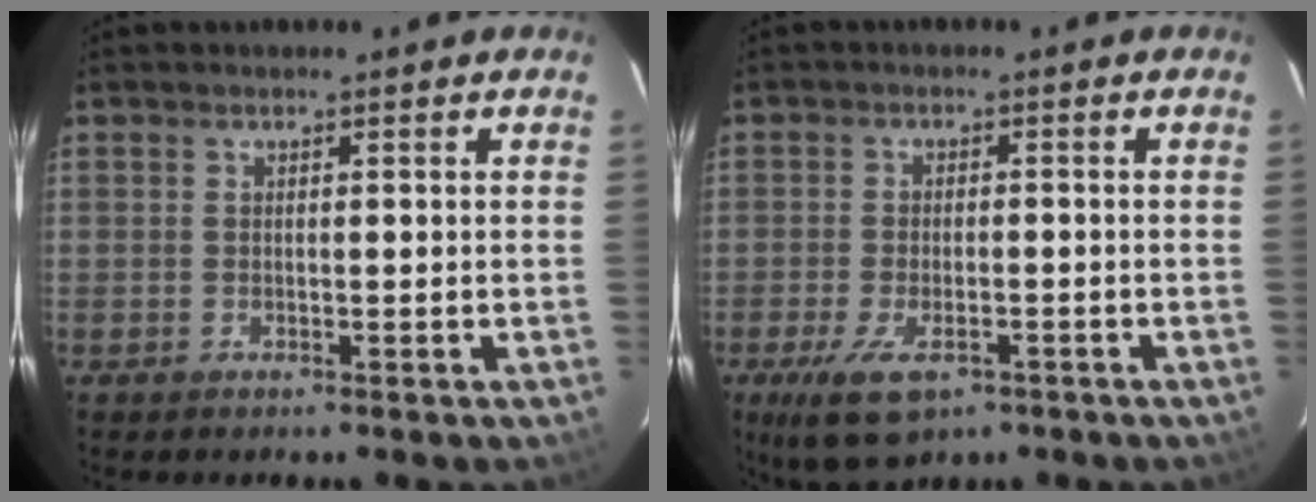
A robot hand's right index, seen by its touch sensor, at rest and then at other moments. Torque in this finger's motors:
{"motor_torque": [0.64, -0.66, 0.43, 0.10]}